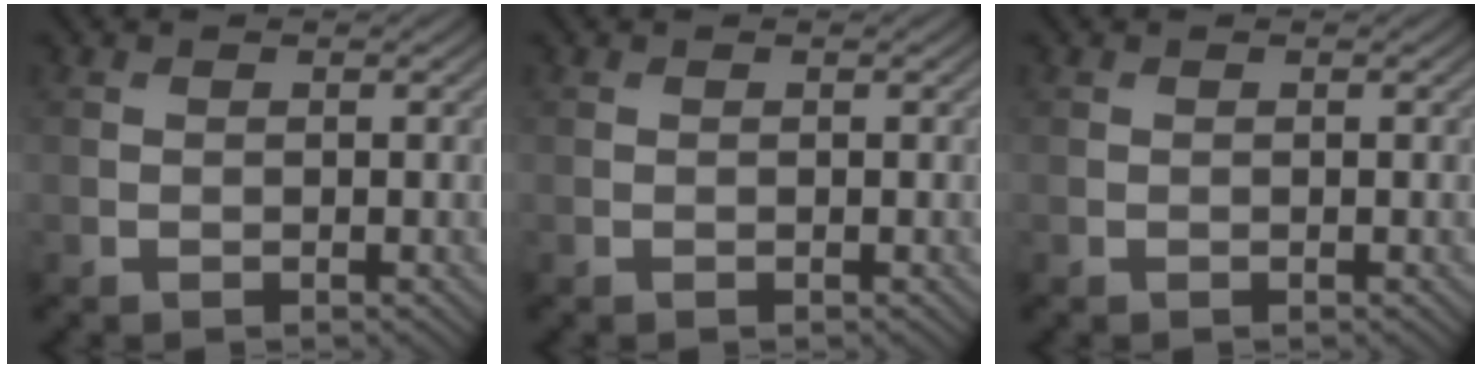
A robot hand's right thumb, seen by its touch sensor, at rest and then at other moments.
{"total": 0.0}
{"total": 0.0}